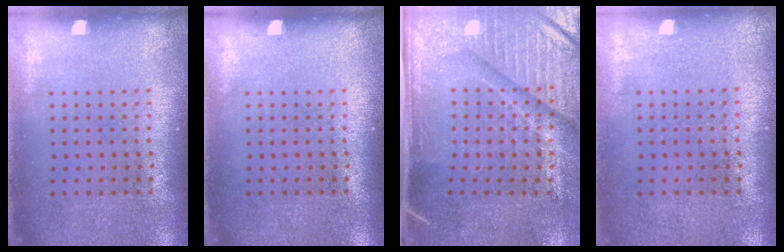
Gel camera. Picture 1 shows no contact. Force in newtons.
{"total": 0.0}
{"total": 4.7, "press": 4.0, "slide": 2.5}
{"total": 0.0}